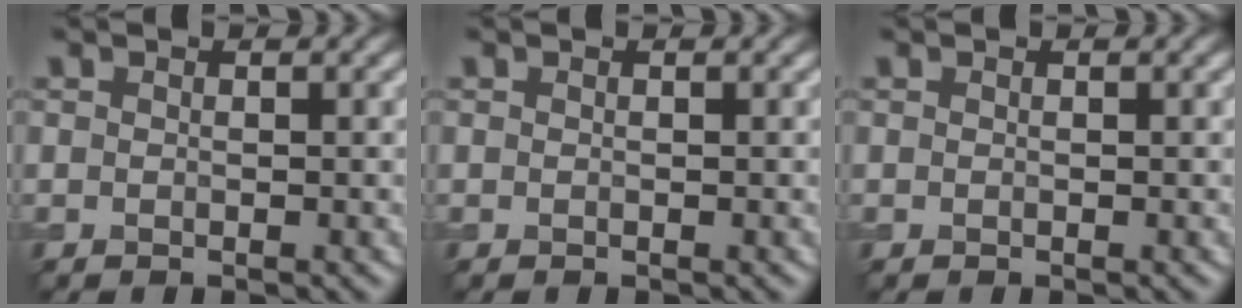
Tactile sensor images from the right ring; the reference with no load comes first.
{"total": 0.0}
{"total": 0.0}